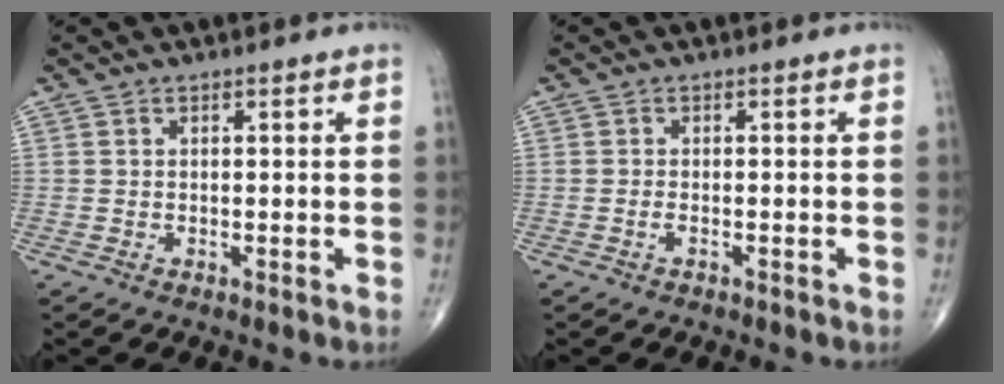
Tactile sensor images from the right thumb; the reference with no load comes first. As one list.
[{"total": 0.9, "force": [-0.4, 0.3, 0.7], "torque": [-0.015, 0.001, -0.008]}]